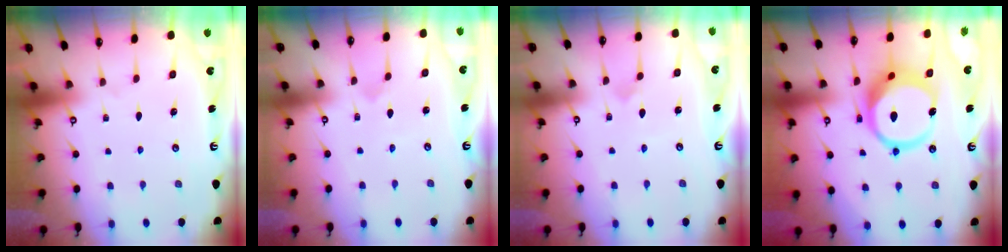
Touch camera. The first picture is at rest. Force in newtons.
{"total": 0.6, "press": 0.6, "slide": 0.0}
{"total": 2.0, "press": 2.0, "slide": 0.1}
{"total": 15.6, "press": 15.5, "slide": 1.8}